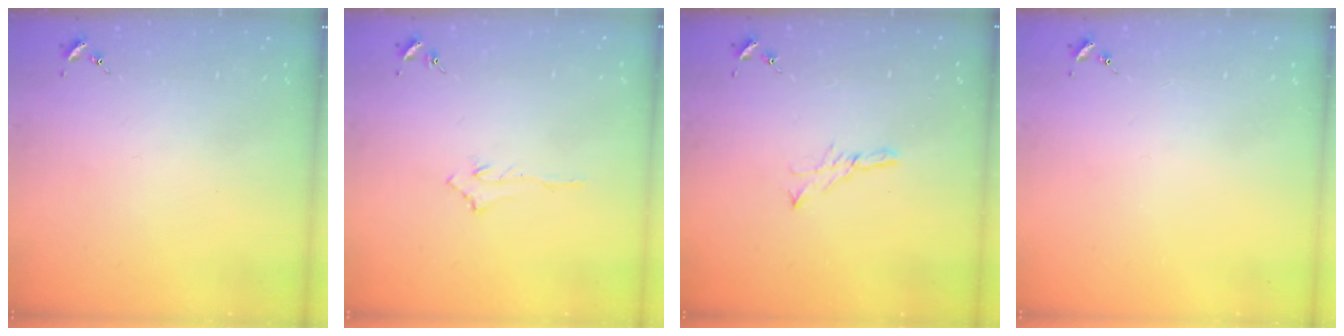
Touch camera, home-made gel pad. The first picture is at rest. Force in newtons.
{"total": 2.9, "press": 2.9, "slide": 0.4}
{"total": 5.2, "press": 5.2, "slide": 0.3}
{"total": 0.0}